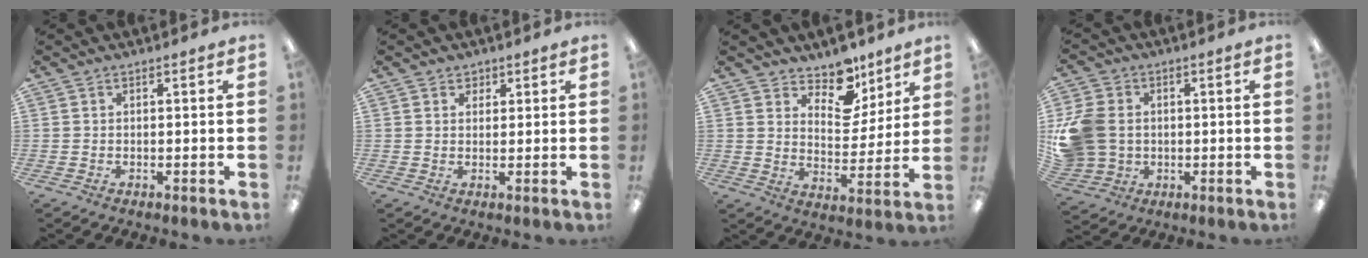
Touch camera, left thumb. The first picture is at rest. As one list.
[{"total": 2.0, "force": [1.3, 1.6, 0.1], "torque": [0.003, 0.000, 0.022]}, {"total": 10.5, "force": [8.1, 5.5, 3.7], "torque": [-0.048, -0.058, 0.146]}, {"total": 12.6, "force": [0.6, 10.6, 6.8], "torque": [-0.158, 0.021, 0.020]}]